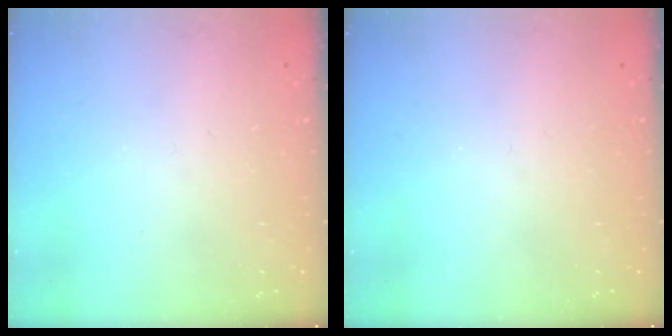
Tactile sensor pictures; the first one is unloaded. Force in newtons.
{"total": 0.0}